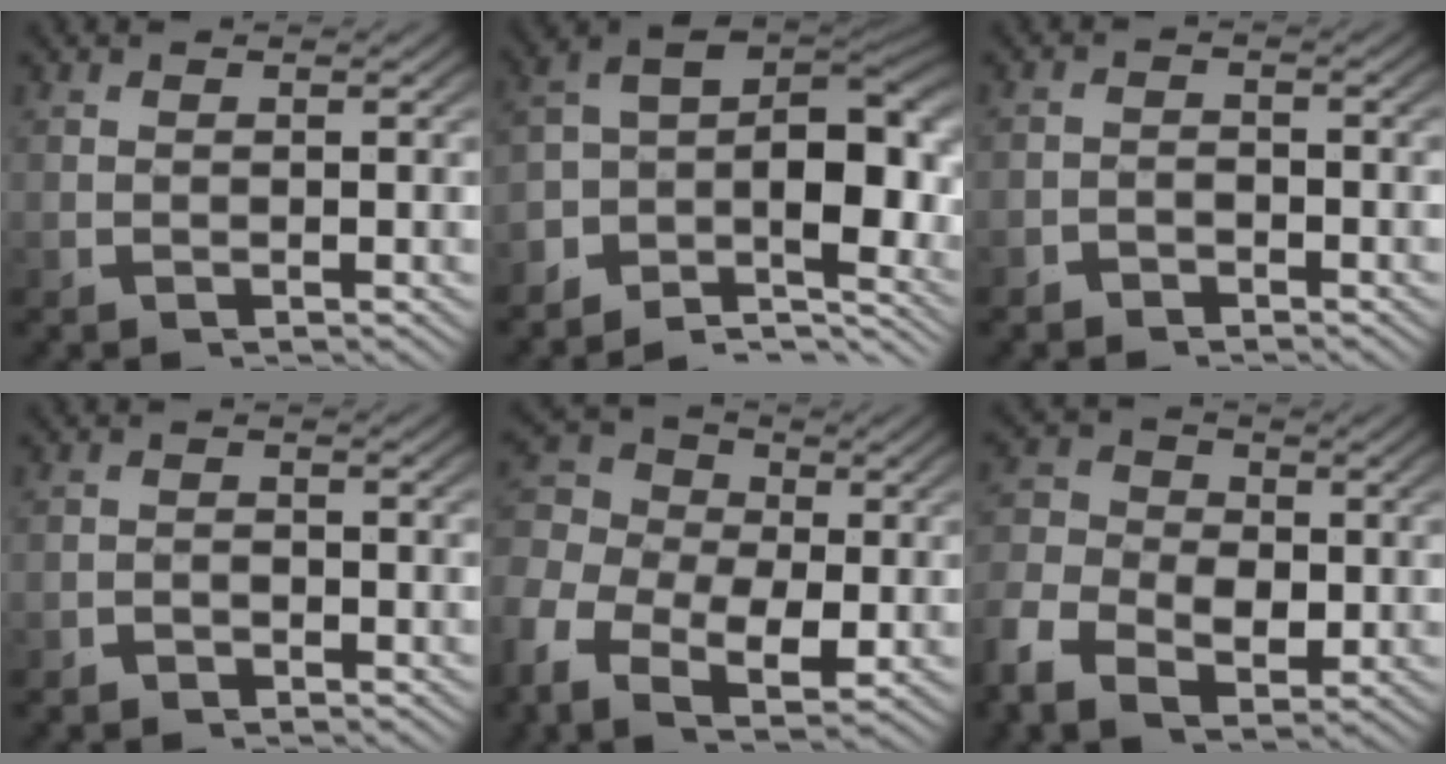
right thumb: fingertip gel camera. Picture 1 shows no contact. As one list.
[{"total": 12.8, "force": [-0.9, 7.8, 10.1], "torque": [-0.172, -0.015, -0.017]}, {"total": 2.1, "force": [-1.9, 0.9, 0.0], "torque": [0.006, -0.009, -0.035]}, {"total": 1.7, "force": [-1.6, 0.7, 0.0], "torque": [0.005, -0.008, -0.030]}, {"total": 10.3, "force": [1.1, 7.5, 7.0], "torque": [-0.136, -0.018, 0.015]}, {"total": 6.4, "force": [-1.2, 4.8, 4.0], "torque": [-0.075, -0.014, -0.023]}]